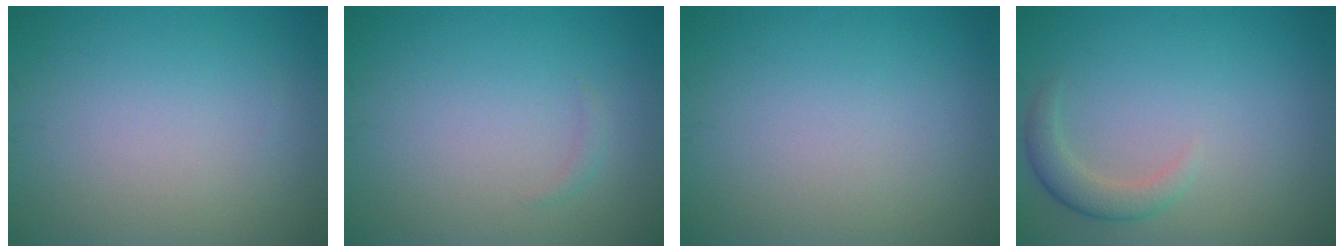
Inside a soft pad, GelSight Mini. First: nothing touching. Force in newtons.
{"total": 0.6, "press": 0.6, "slide": 0.0}
{"total": 0.0}
{"total": 2.3, "press": 2.3, "slide": 0.3}